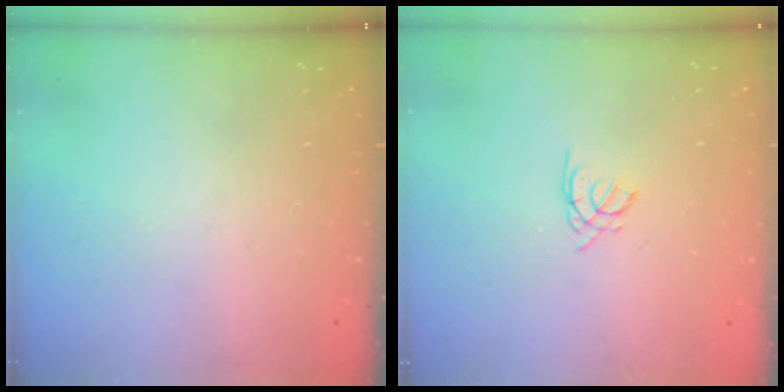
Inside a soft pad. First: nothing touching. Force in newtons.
{"total": 1.4, "press": 1.3, "slide": 0.3}